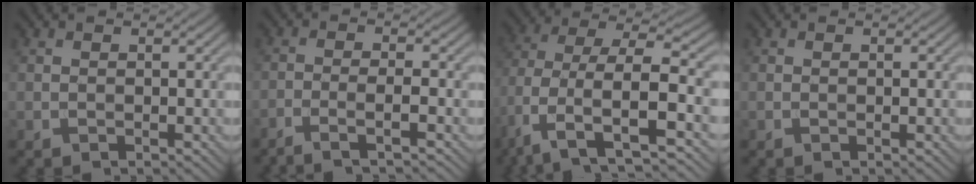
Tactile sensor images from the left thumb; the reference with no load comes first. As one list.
[{"total": 3.2, "force": [-2.0, 0.4, 2.4], "torque": [-0.037, 0.005, -0.051]}, {"total": 11.5, "force": [-2.1, 5.8, 9.7], "torque": [-0.208, -0.009, -0.049]}, {"total": 0.0}]